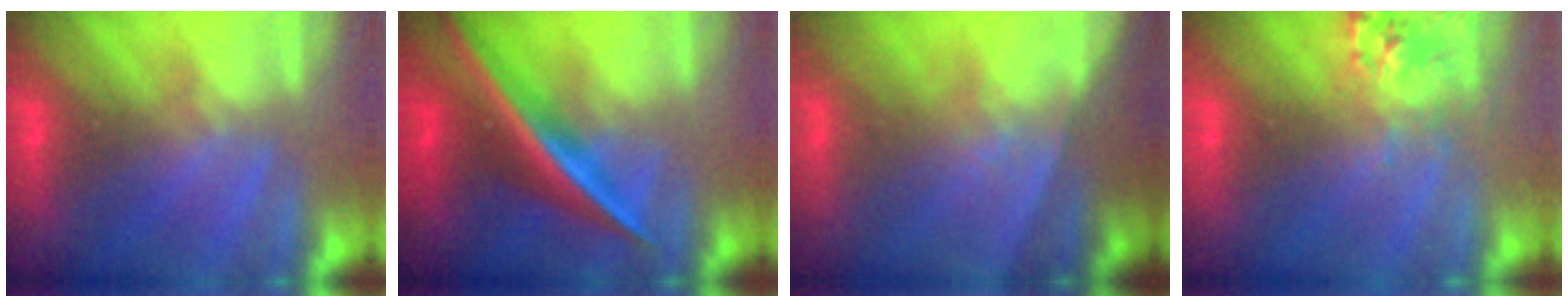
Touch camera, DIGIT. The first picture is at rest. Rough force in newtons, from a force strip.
{"total": 2.6}
{"total": 1.4}
{"total": 2.8}